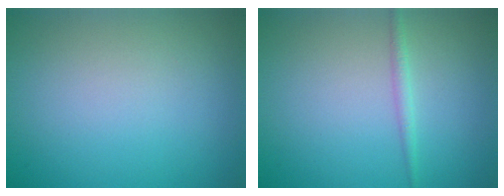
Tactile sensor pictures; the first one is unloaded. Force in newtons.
{"total": 1.1, "press": 1.1, "slide": 0.1}